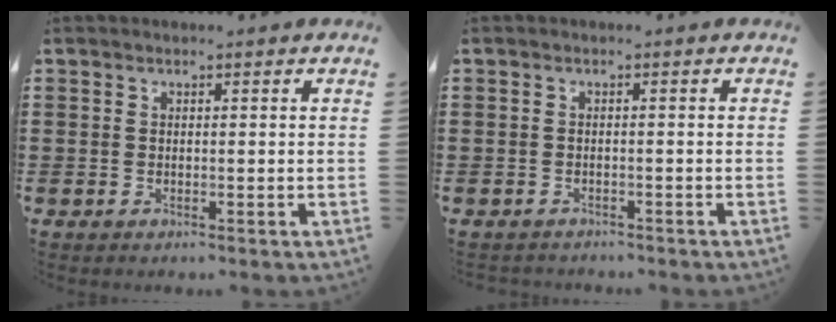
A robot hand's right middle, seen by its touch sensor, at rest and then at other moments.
{"total": 0.9, "force": [-0.9, 0.2, -0.2], "torque": [0.001, 0.003, -0.020]}